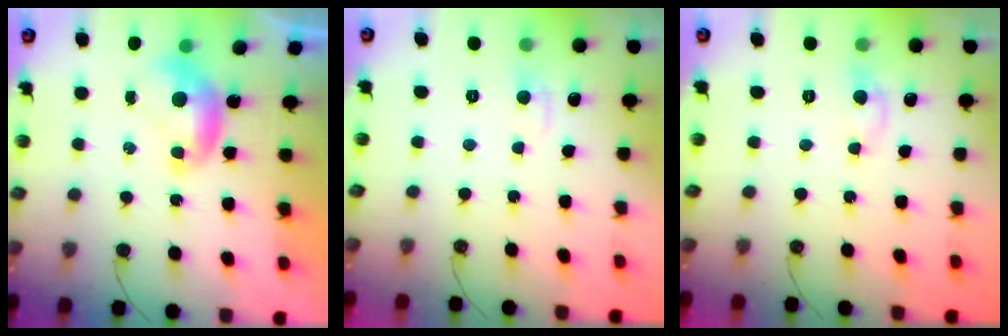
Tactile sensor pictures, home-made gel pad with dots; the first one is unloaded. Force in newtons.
{"total": 0.9, "press": 0.3, "slide": 0.8}
{"total": 1.2, "press": 1.2, "slide": 0.2}